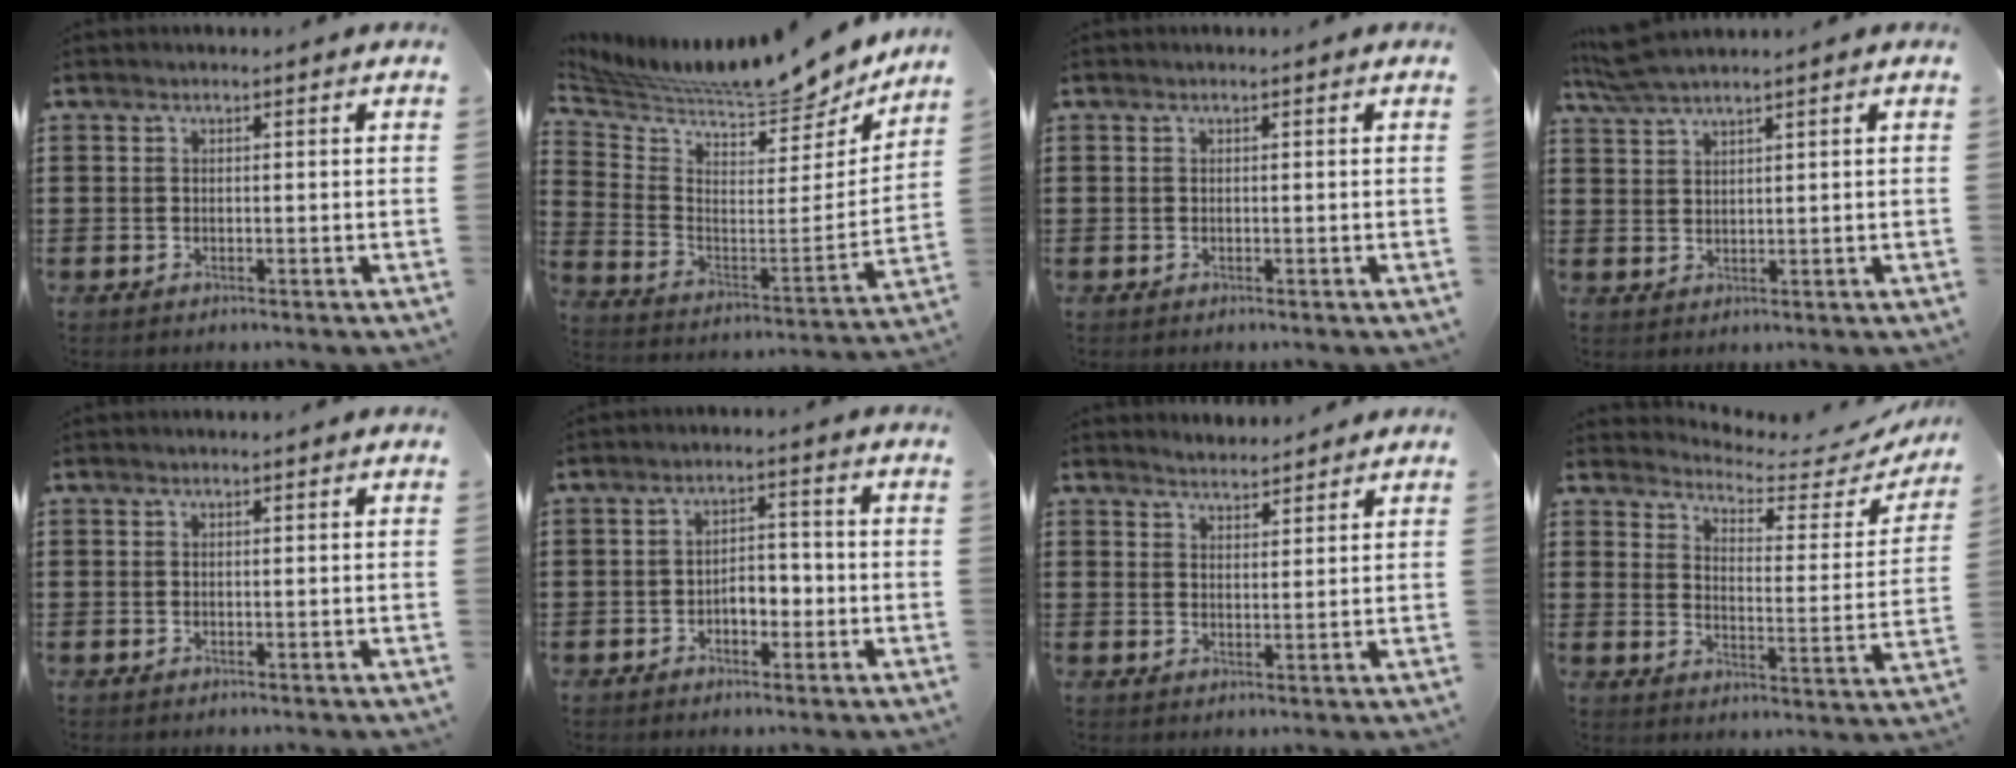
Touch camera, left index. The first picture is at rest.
{"total": 7.8, "force": [7.4, 0.3, 2.3], "torque": [-0.080, -0.074, 0.119]}
{"total": 0.0}
{"total": 3.6, "force": [3.2, 0.2, 1.7], "torque": [-0.043, -0.001, 0.060]}
{"total": 0.0}
{"total": 3.7, "force": [-1.3, 2.2, 2.8], "torque": [-0.046, 0.003, -0.028]}
{"total": 2.8, "force": [2.8, 0.1, -0.2], "torque": [-0.005, -0.006, 0.054]}
{"total": 3.6, "force": [3.5, 0.4, 0.9], "torque": [-0.034, -0.034, 0.051]}